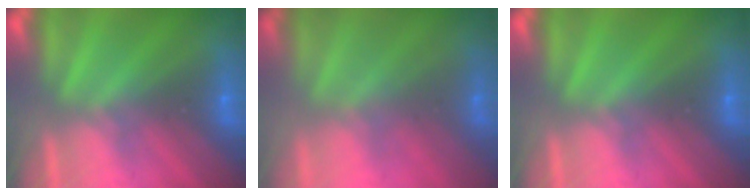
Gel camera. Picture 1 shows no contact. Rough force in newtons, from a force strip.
{"total": 1.2}
{"total": 0.0}